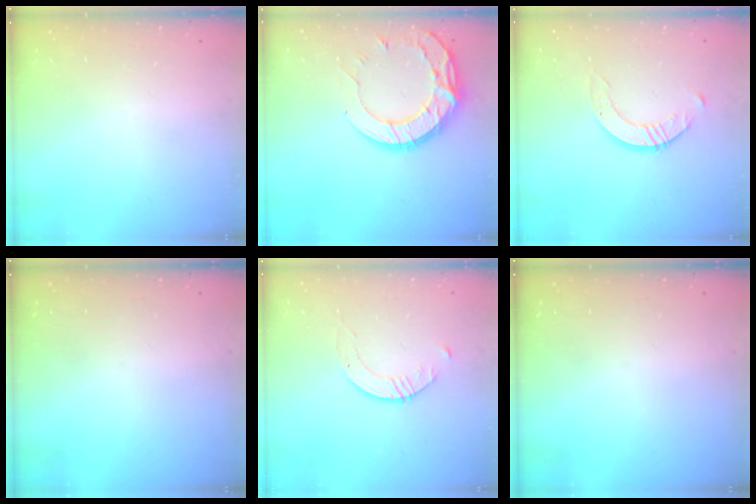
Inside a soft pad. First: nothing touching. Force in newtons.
{"total": 15.1, "press": 15.0, "slide": 1.3}
{"total": 2.5, "press": 2.5, "slide": 0.3}
{"total": 0.0}
{"total": 2.8, "press": 2.8, "slide": 0.3}
{"total": 0.0}